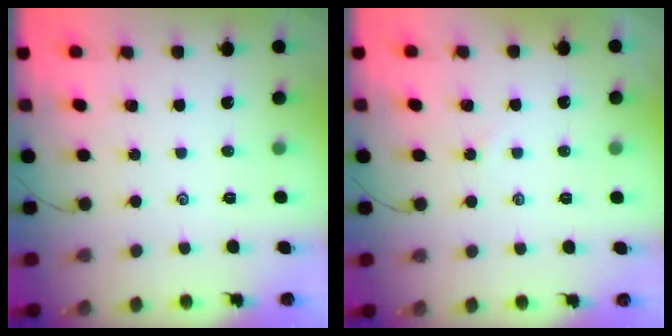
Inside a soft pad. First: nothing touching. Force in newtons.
{"total": 1.4, "press": 1.4, "slide": 0.4}